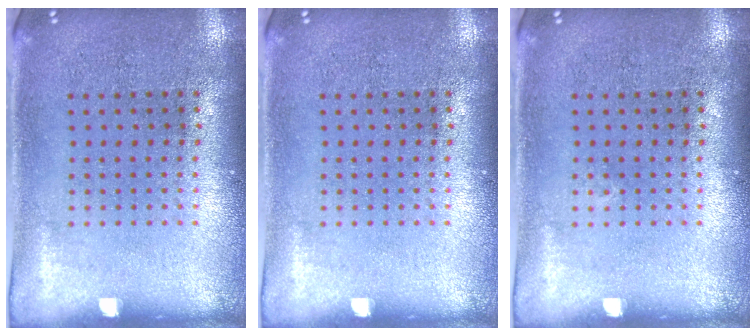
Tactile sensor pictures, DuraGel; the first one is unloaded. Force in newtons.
{"total": 0.0}
{"total": 0.0}